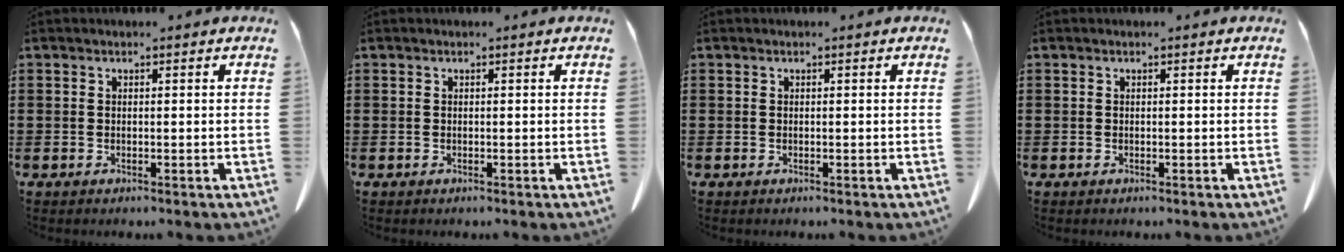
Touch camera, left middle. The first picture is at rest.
{"total": 0.0}
{"total": 0.0}
{"total": 0.0}